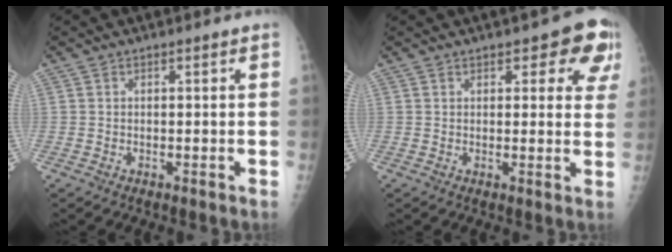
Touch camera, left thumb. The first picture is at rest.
{"total": 7.9, "force": [4.1, 3.7, 5.6], "torque": [-0.020, -0.010, 0.040]}